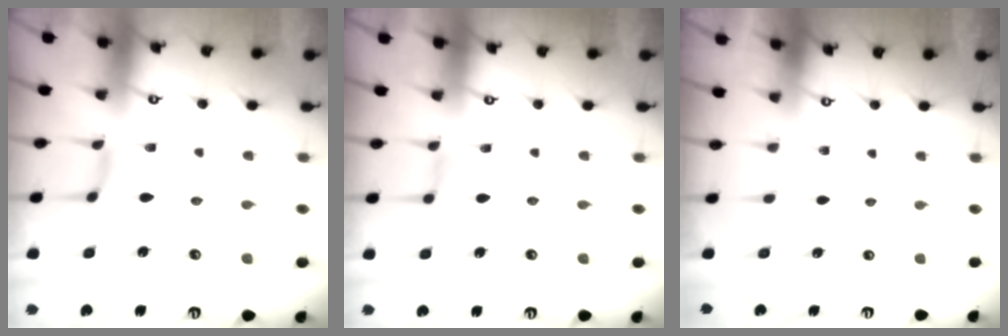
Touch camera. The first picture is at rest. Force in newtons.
{"total": 1.8, "press": 1.7, "slide": 0.4}
{"total": 0.0}